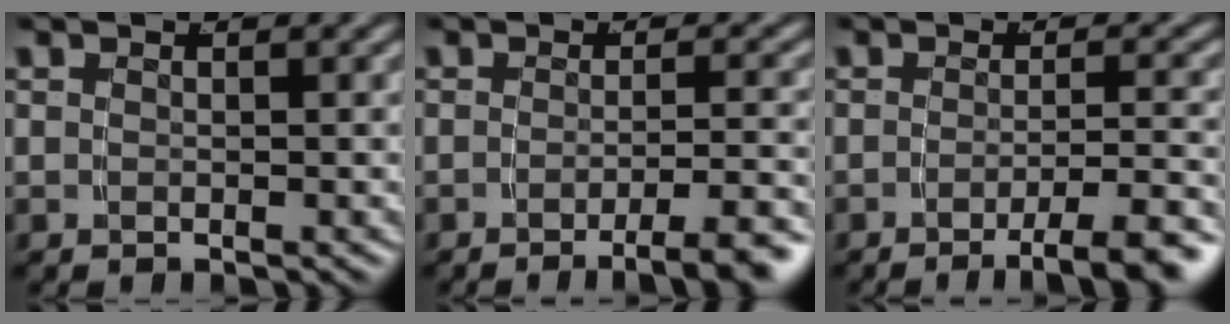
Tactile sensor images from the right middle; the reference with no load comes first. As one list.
[{"total": 5.1, "force": [-3.7, 0.7, 3.4], "torque": [-0.038, -0.006, -0.054]}, {"total": 5.7, "force": [-4.1, 0.9, 3.9], "torque": [-0.045, -0.008, -0.059]}]